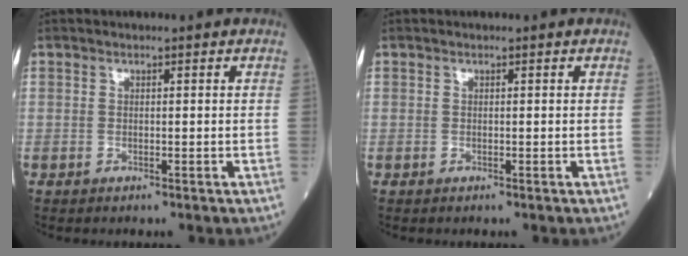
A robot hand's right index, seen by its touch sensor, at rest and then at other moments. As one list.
[{"total": 0.0}]